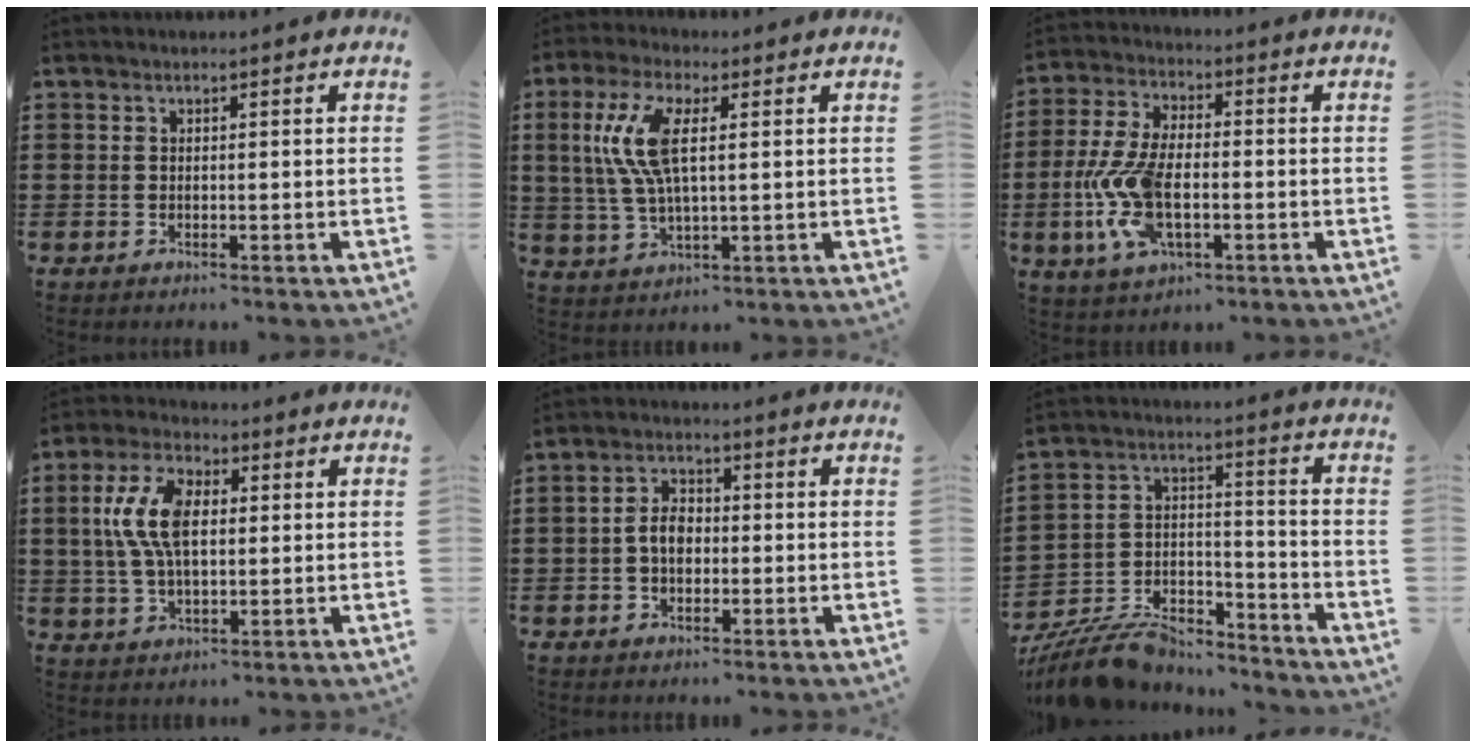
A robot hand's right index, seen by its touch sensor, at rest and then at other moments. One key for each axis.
{"total": 8.8, "fx": 1.9, "fy": 2.9, "fz": 8.1, "tx": -0.197, "ty": -0.004, "tz": 0.021}
{"total": 10.3, "fx": -2.3, "fy": 5.0, "fz": 8.7, "tx": -0.217, "ty": -0.014, "tz": -0.049}
{"total": 9.2, "fx": 1.3, "fy": 4.6, "fz": 7.9, "tx": -0.183, "ty": 0.006, "tz": 0.015}
{"total": 3.9, "fx": -0.5, "fy": 2.5, "fz": 2.9, "tx": -0.065, "ty": 0.005, "tz": -0.014}
{"total": 10.6, "fx": -9.9, "fy": 2.5, "fz": 2.7, "tx": -0.053, "ty": 0.029, "tz": -0.192}